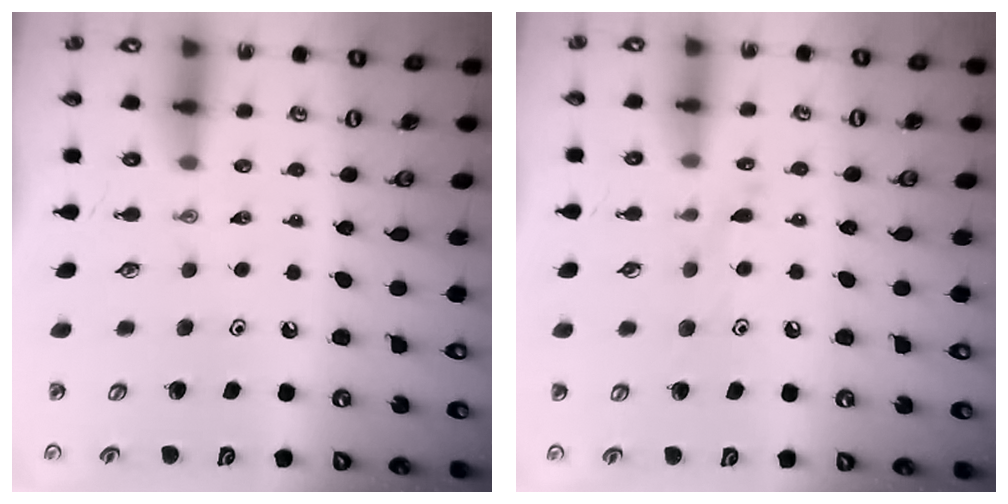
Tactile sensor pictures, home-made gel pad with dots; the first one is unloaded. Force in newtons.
{"total": 6.7, "press": 6.7, "slide": 0.3}